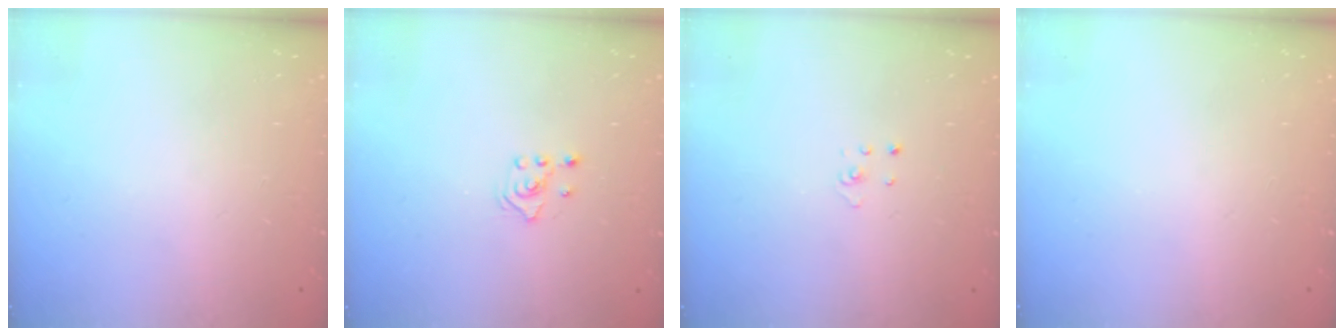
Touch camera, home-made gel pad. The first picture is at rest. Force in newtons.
{"total": 2.4, "press": 2.2, "slide": 0.8}
{"total": 1.5, "press": 1.5, "slide": 0.1}
{"total": 0.0}